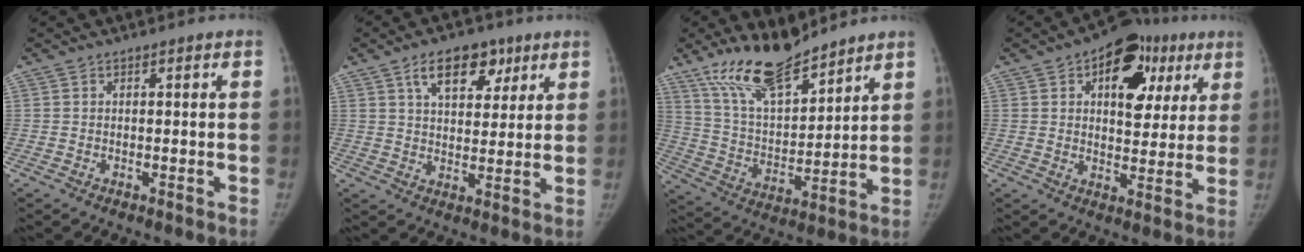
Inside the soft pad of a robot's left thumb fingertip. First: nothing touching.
{"total": 10.0, "force": [5.4, 5.8, 6.1], "torque": [-0.063, -0.020, 0.086]}
{"total": 15.2, "force": [12.2, 4.8, 7.7], "torque": [-0.113, -0.068, 0.235]}
{"total": 16.0, "force": [6.9, 9.8, 10.7], "torque": [-0.087, -0.005, 0.097]}